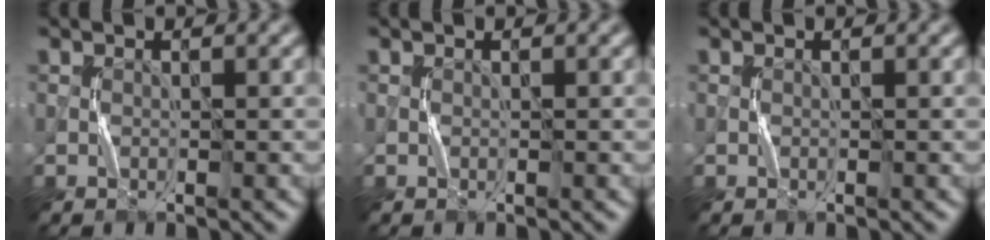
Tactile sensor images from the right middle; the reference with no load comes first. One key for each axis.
{"total": 0.0}
{"total": 0.0}